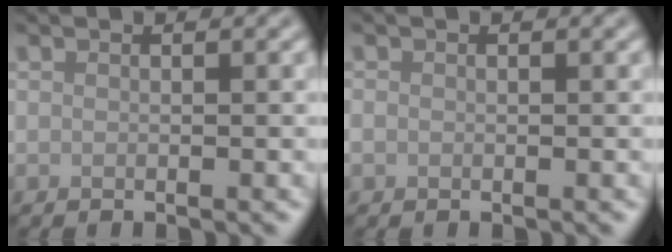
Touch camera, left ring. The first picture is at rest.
{"total": 0.6, "force": [-0.1, 0.5, 0.2], "torque": [-0.003, -0.004, -0.003]}